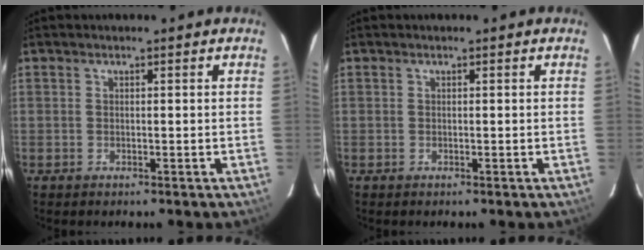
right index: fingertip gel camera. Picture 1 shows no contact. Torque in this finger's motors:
{"motor_torque": [0.00, 0.00, 0.00, -0.01]}